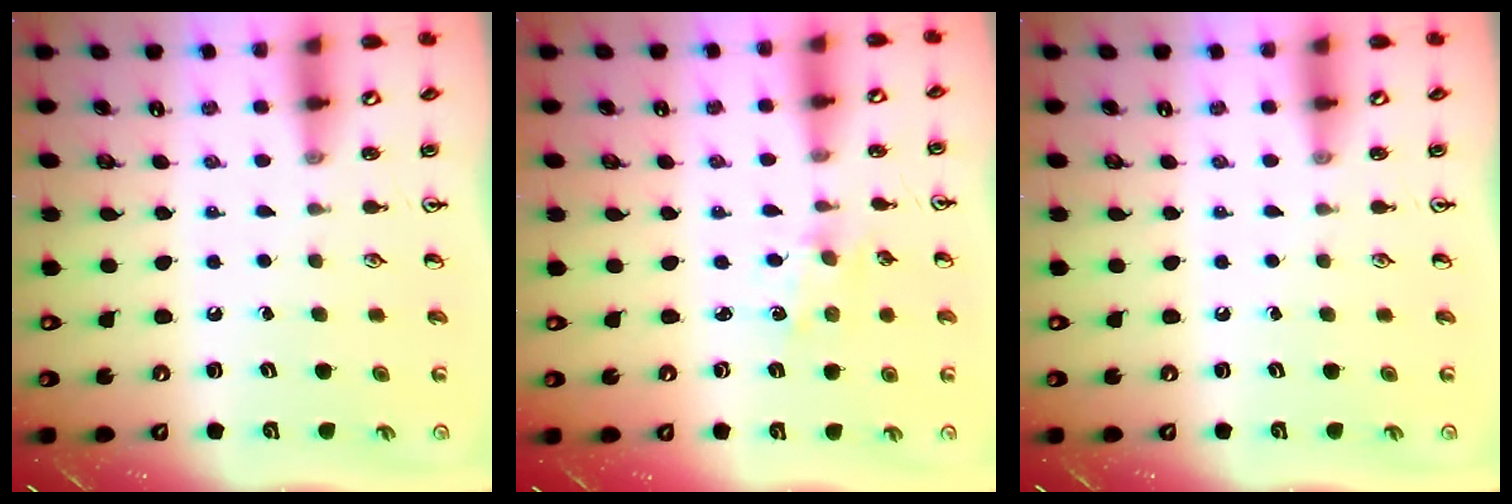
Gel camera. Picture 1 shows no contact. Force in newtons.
{"total": 1.2, "press": 1.1, "slide": 0.2}
{"total": 0.0}